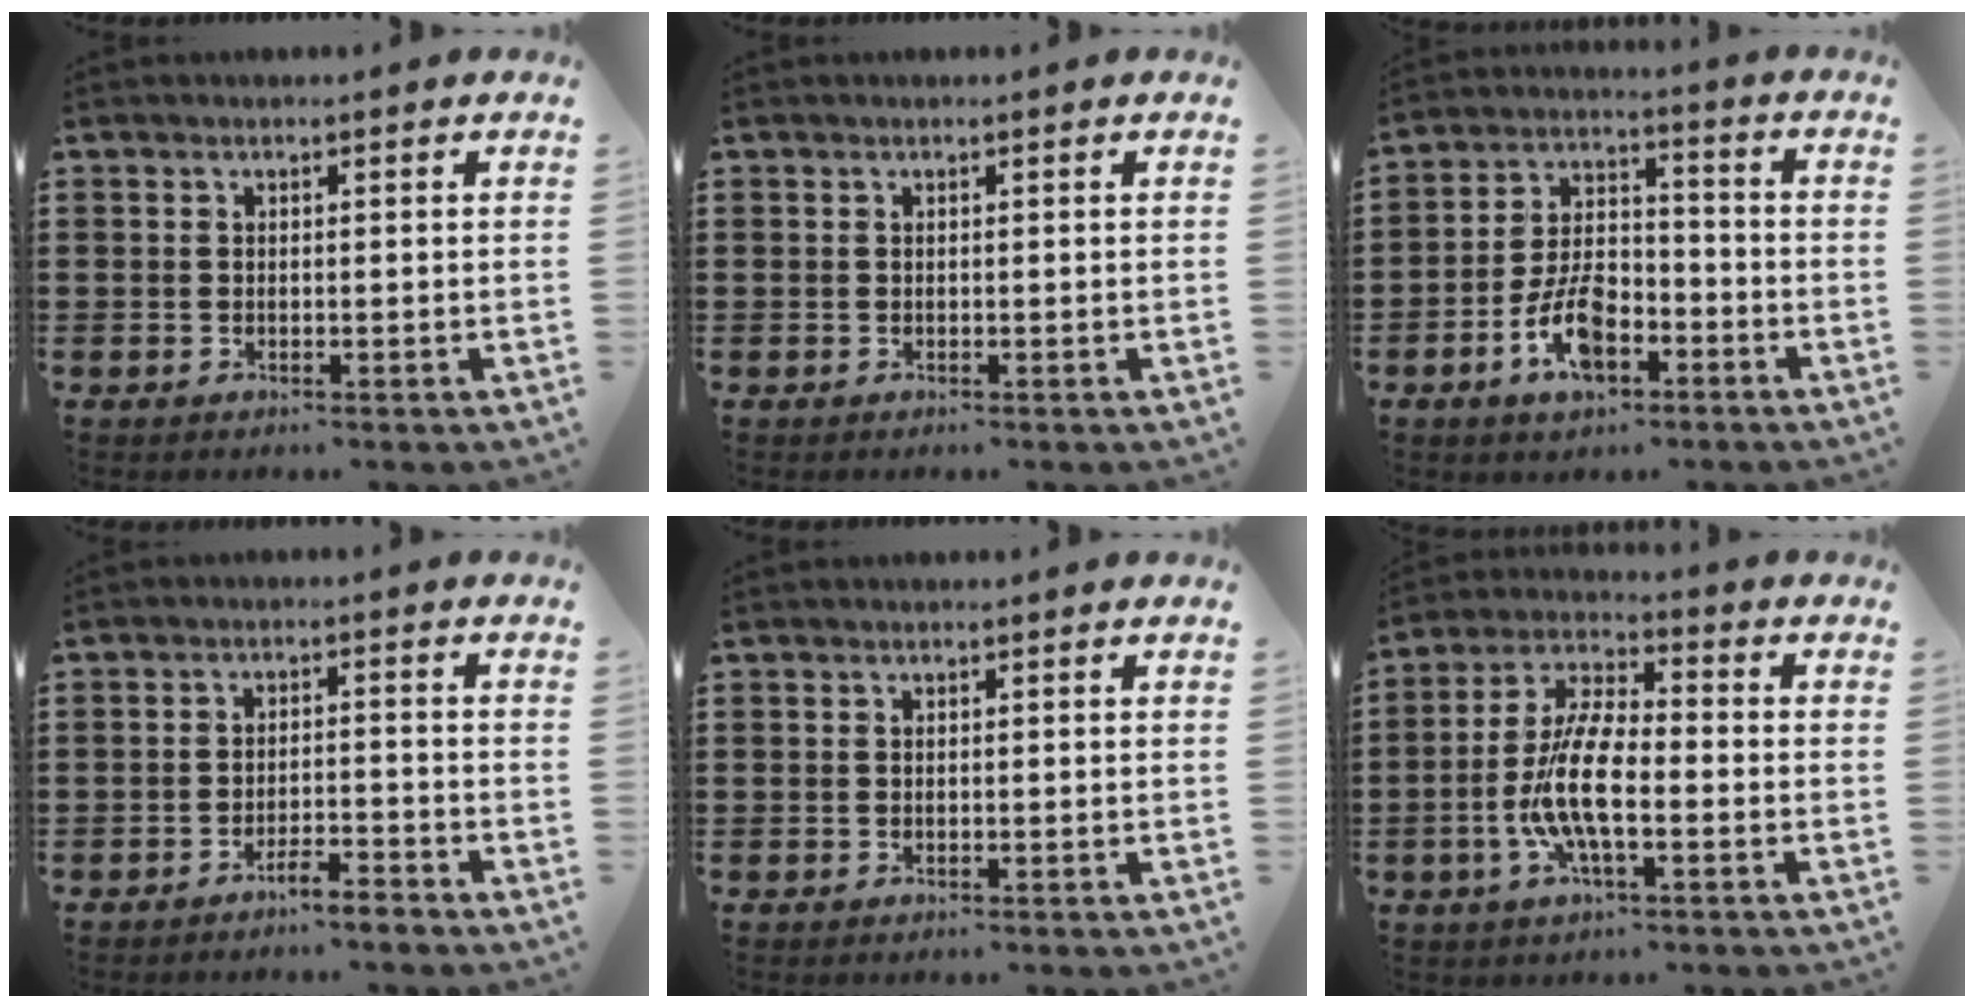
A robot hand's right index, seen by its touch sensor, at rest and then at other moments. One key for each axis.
{"total": 0.0}
{"total": 9.2, "fx": -4.2, "fy": 4.8, "fz": 6.6, "tx": -0.147, "ty": 0.006, "tz": -0.079}
{"total": 3.1, "fx": -3.0, "fy": 0.0, "fz": 1.0, "tx": -0.020, "ty": -0.001, "tz": -0.059}
{"total": 0.0}
{"total": 10.0, "fx": -2.5, "fy": 3.4, "fz": 9.0, "tx": -0.205, "ty": -0.011, "tz": -0.053}